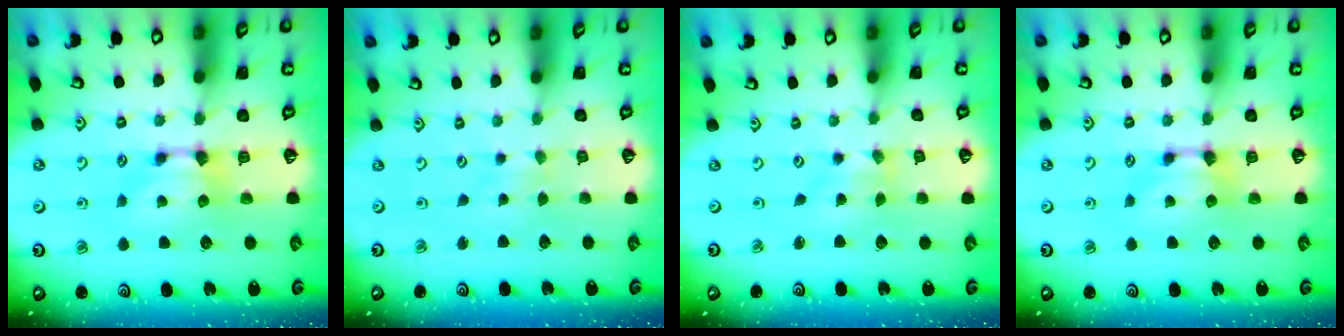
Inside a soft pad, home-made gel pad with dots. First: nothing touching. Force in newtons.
{"total": 2.6, "press": 2.6, "slide": 0.0}
{"total": 2.7, "press": 2.6, "slide": 1.0}
{"total": 0.0}